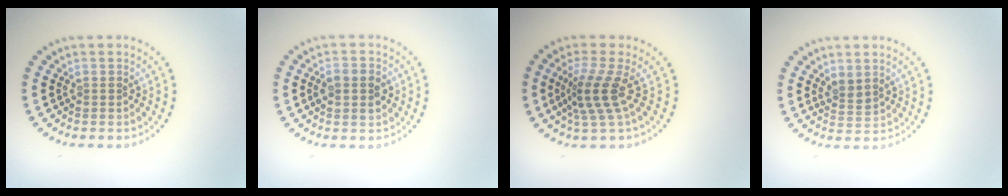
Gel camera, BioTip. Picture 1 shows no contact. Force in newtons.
{"total": 2.7, "press": 2.7, "slide": 0.2}
{"total": 3.3, "press": 2.3, "slide": 2.4}
{"total": 1.6, "press": 1.4, "slide": 0.8}